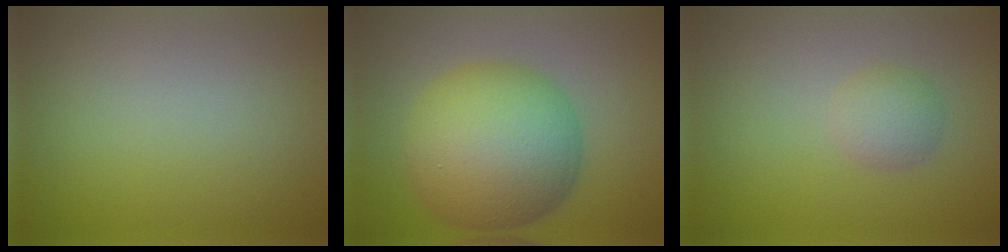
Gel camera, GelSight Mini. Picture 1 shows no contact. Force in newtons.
{"total": 11.7, "press": 11.7, "slide": 0.1}
{"total": 2.0, "press": 2.0, "slide": 0.0}